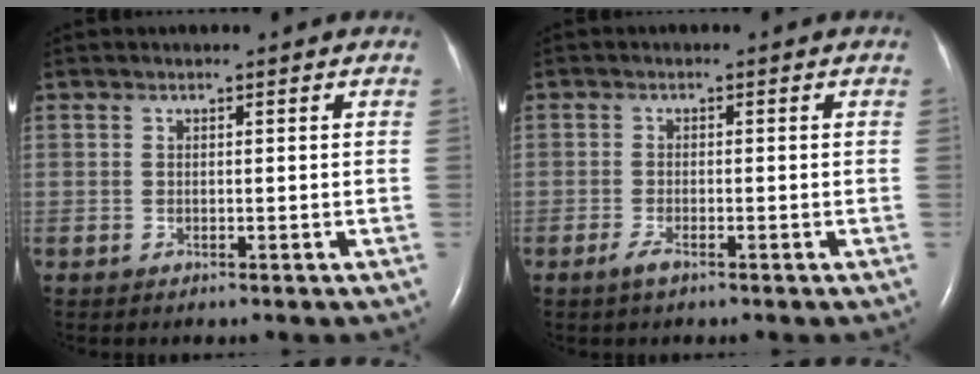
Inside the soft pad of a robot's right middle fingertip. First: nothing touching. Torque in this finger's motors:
{"motor_torque": [0.26, -0.22, 0.00, 0.00]}